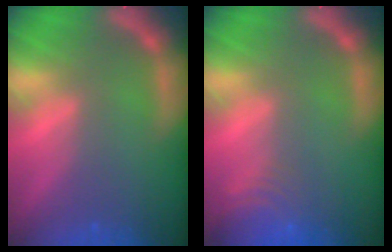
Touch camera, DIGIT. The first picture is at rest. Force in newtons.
{"total": 6.0}